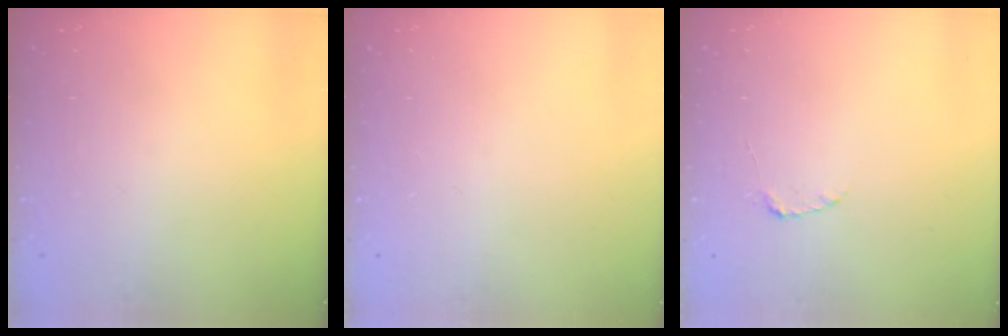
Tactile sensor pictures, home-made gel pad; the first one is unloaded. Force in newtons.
{"total": 0.0}
{"total": 2.2, "press": 2.2, "slide": 0.3}